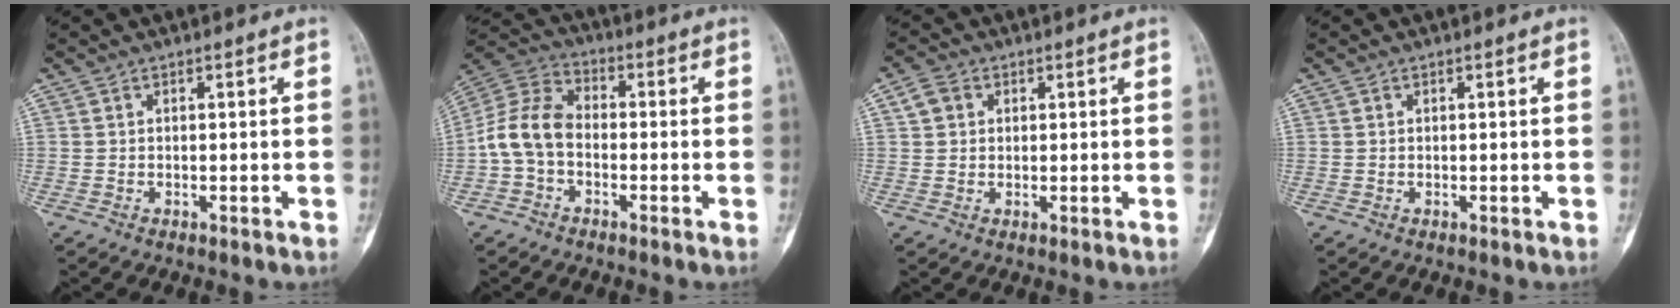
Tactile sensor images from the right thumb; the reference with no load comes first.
{"total": 9.8, "force": [-1.9, 6.8, 6.8], "torque": [-0.130, 0.033, -0.050]}
{"total": 3.7, "force": [1.3, 3.1, 1.7], "torque": [-0.015, 0.003, 0.022]}
{"total": 0.0}